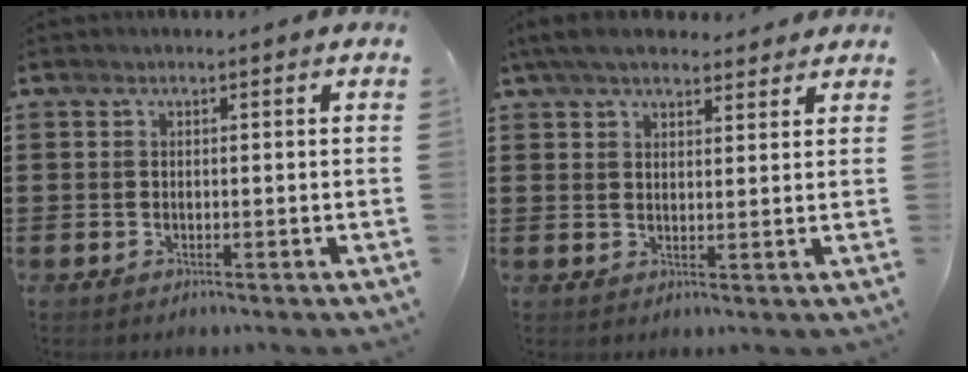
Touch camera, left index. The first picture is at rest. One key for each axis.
{"total": 5.2, "fx": 4.4, "fy": 1.6, "fz": 2.1, "tx": -0.054, "ty": -0.002, "tz": 0.084}